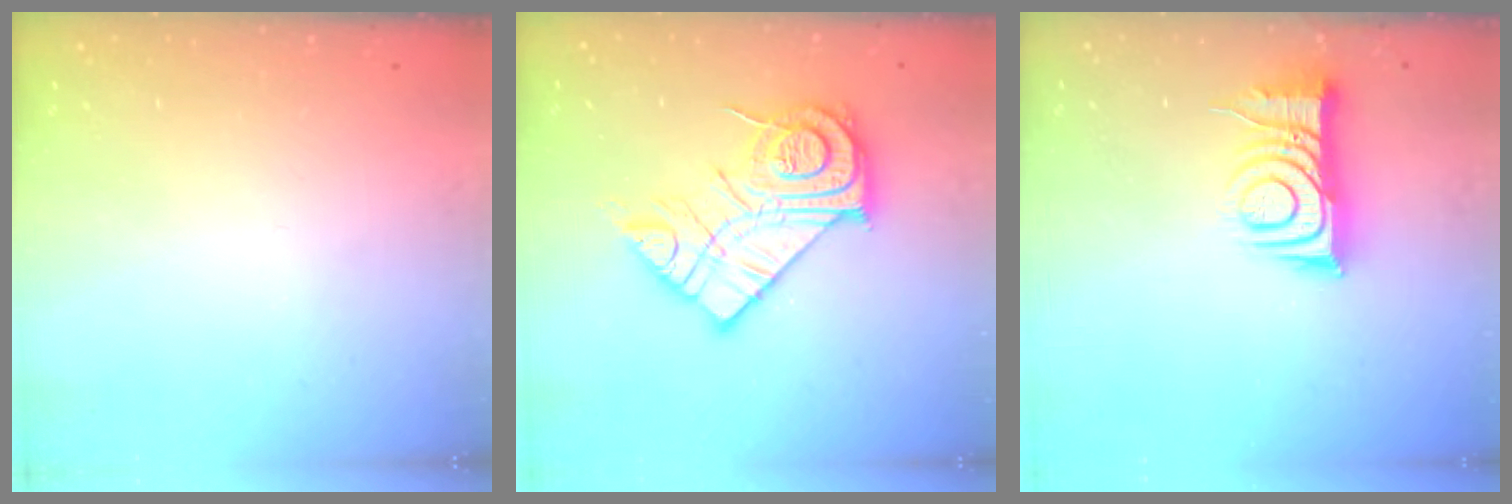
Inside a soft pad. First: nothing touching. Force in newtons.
{"total": 17.8, "press": 17.8, "slide": 1.2}
{"total": 10.4, "press": 10.4, "slide": 1.0}